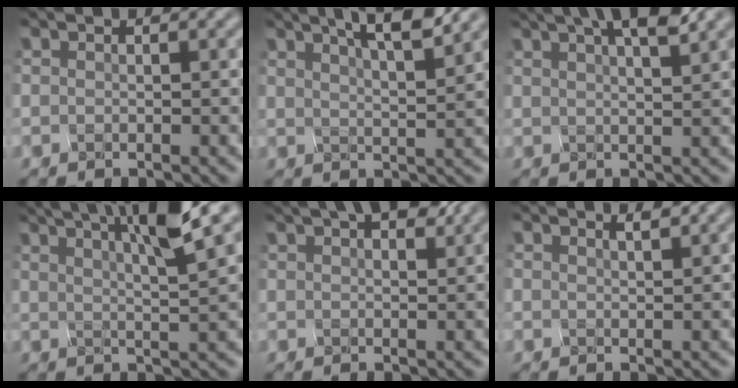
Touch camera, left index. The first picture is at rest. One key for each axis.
{"total": 5.7, "fx": 4.1, "fy": 0.8, "fz": 3.8, "tx": -0.036, "ty": 0.019, "tz": 0.055}
{"total": 5.8, "fx": 3.8, "fy": 1.1, "fz": 4.2, "tx": -0.035, "ty": 0.026, "tz": 0.047}
{"total": 7.5, "fx": 4.3, "fy": 0.6, "fz": 6.2, "tx": -0.084, "ty": 0.023, "tz": 0.084}
{"total": 5.3, "fx": 4.0, "fy": 1.5, "fz": 3.2, "tx": -0.024, "ty": 0.025, "tz": 0.048}
{"total": 0.8, "fx": 0.8, "fy": -0.1, "fz": 0.0, "tx": 0.006, "ty": 0.003, "tz": 0.009}